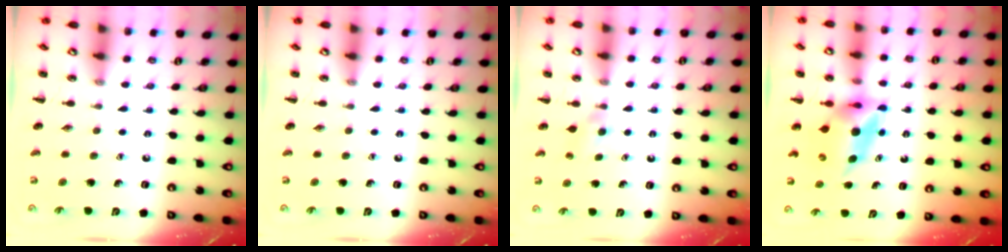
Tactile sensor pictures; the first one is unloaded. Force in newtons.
{"total": 0.0}
{"total": 2.0, "press": 1.8, "slide": 0.9}
{"total": 6.5, "press": 6.4, "slide": 1.3}